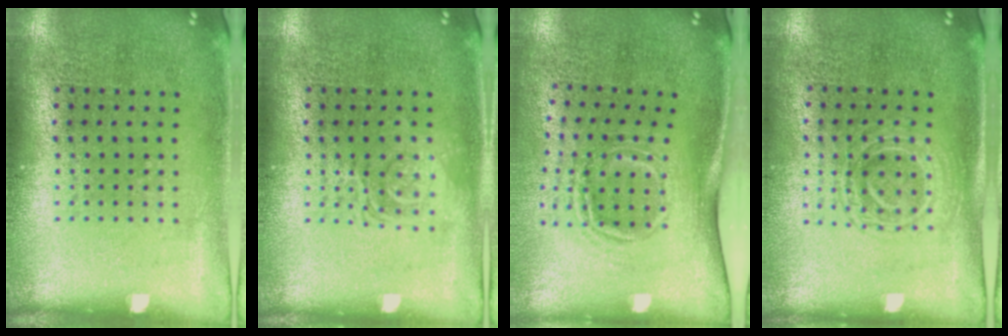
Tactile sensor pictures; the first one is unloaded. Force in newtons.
{"total": 2.2, "press": 2.1, "slide": 0.4}
{"total": 1.8, "press": 1.2, "slide": 1.4}
{"total": 1.5, "press": 1.4, "slide": 0.6}